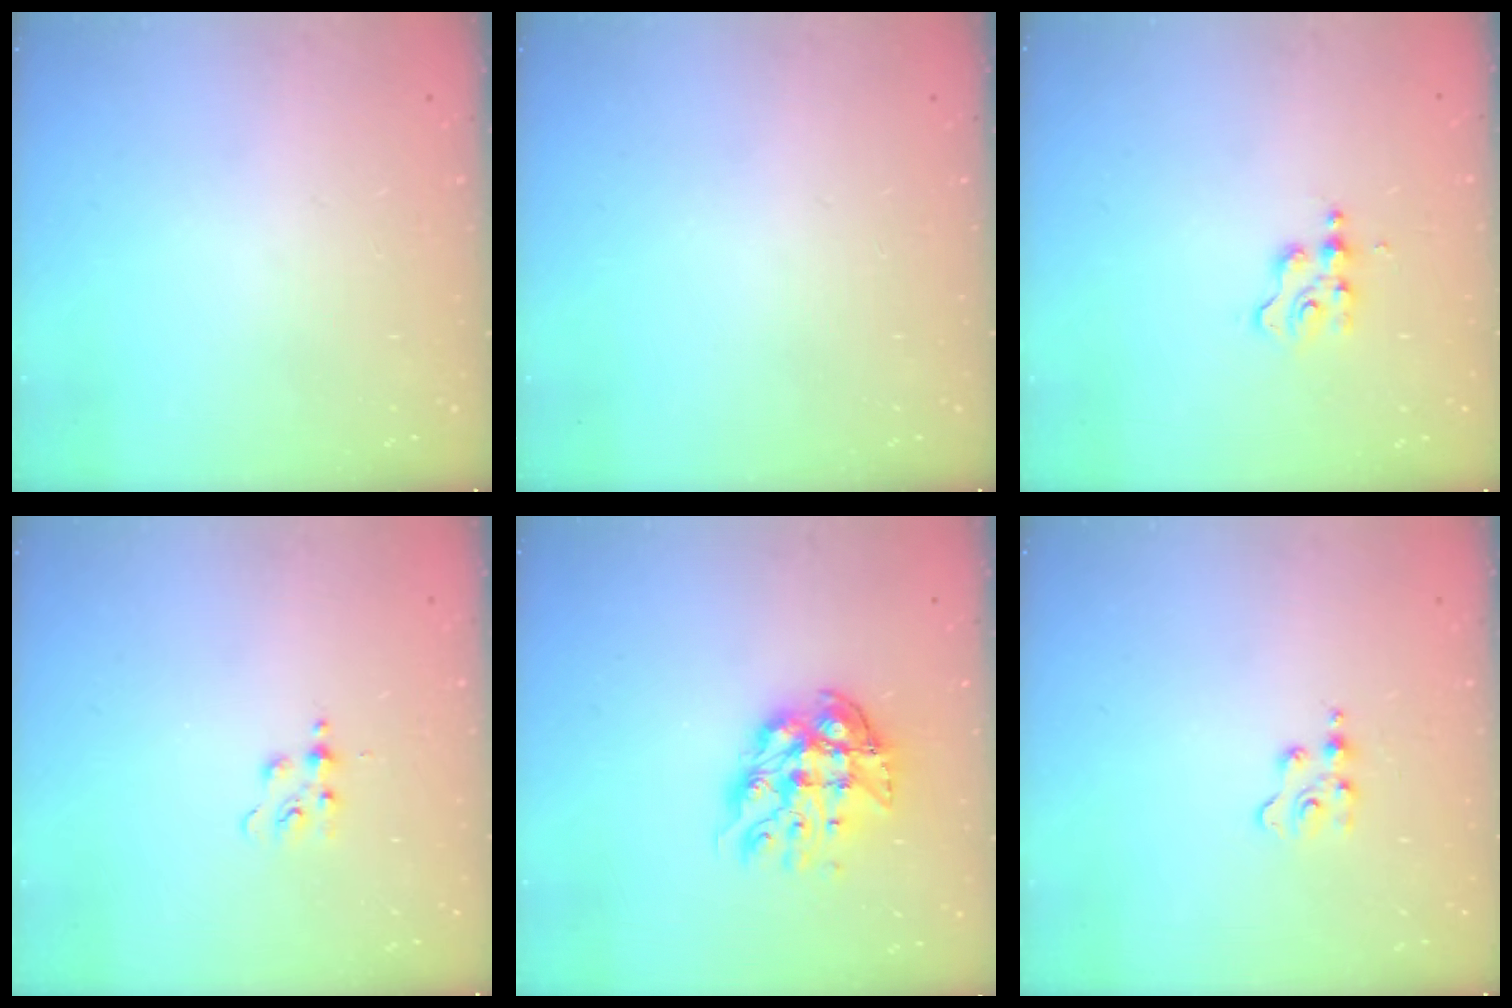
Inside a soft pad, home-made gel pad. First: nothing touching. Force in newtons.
{"total": 0.0}
{"total": 2.6, "press": 2.6, "slide": 0.3}
{"total": 3.4, "press": 3.4, "slide": 0.4}
{"total": 11.2, "press": 11.1, "slide": 1.0}
{"total": 2.3, "press": 2.3, "slide": 0.3}